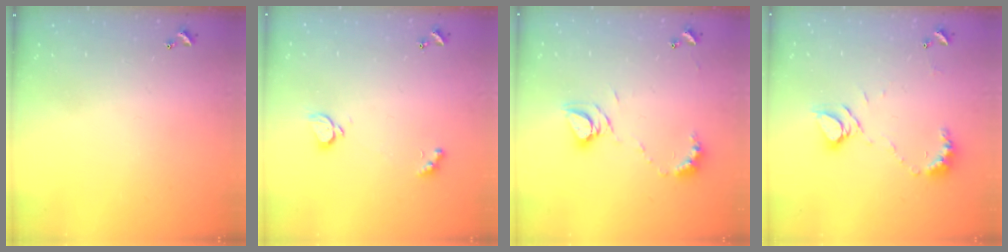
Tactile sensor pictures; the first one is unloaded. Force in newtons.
{"total": 2.1, "press": 1.9, "slide": 0.9}
{"total": 8.2, "press": 8.2, "slide": 0.9}
{"total": 8.2, "press": 8.1, "slide": 0.9}